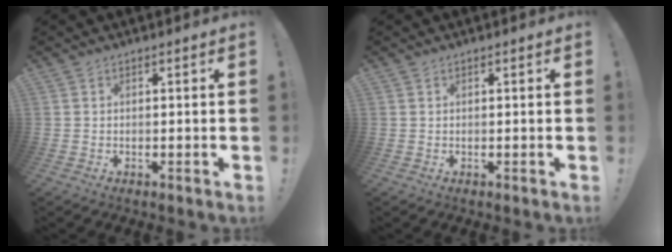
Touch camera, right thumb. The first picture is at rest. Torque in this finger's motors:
{"motor_torque": [-0.07, 0.10, -0.14, 0.12, 0.04]}